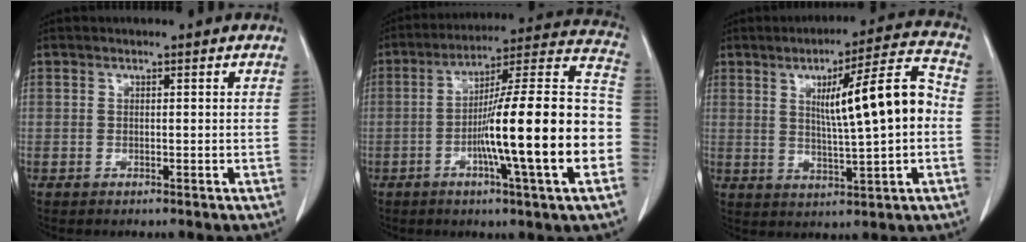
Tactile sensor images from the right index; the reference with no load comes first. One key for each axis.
{"total": 21.9, "fx": -5.0, "fy": 0.4, "fz": 21.3, "tx": -0.279, "ty": 0.013, "tz": -0.084}
{"total": 12.5, "fx": 1.0, "fy": 0.7, "fz": 12.5, "tx": -0.187, "ty": 0.017, "tz": 0.018}